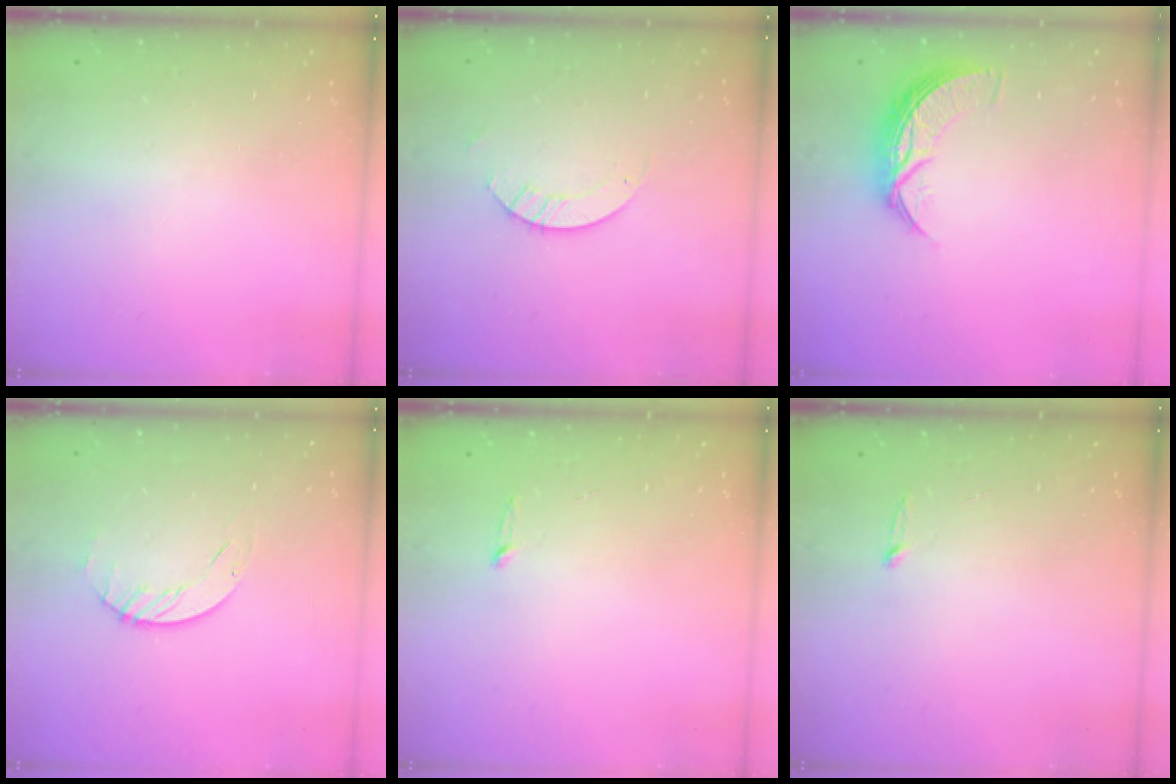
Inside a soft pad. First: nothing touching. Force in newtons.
{"total": 2.9, "press": 2.9, "slide": 0.3}
{"total": 8.8, "press": 8.8, "slide": 0.4}
{"total": 2.3, "press": 2.3, "slide": 0.3}
{"total": 2.5, "press": 2.5, "slide": 0.2}
{"total": 2.5, "press": 2.5, "slide": 0.2}